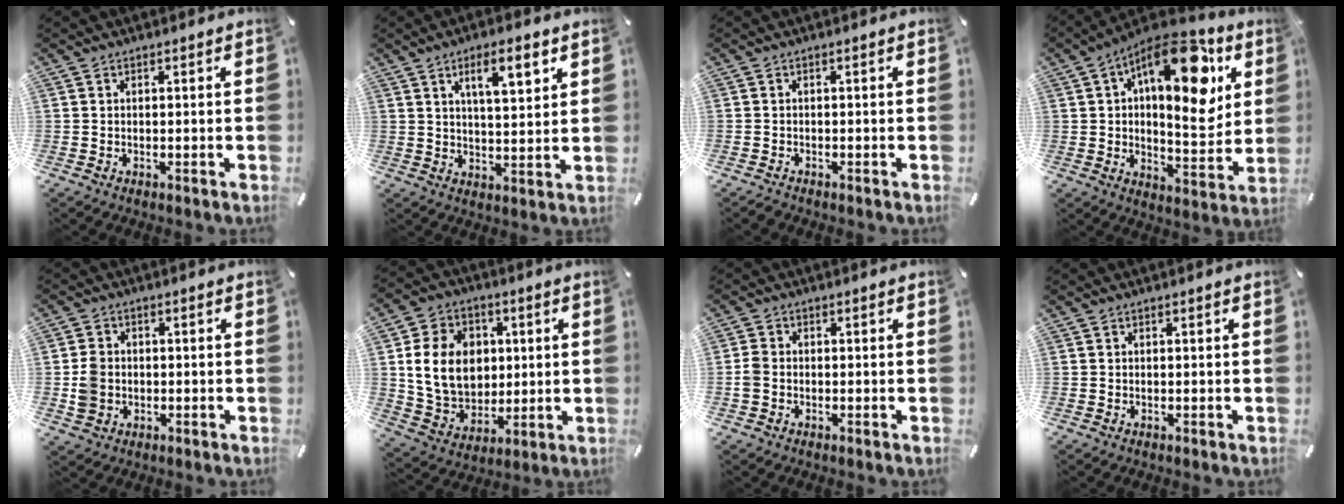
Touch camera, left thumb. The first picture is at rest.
{"total": 8.9, "force": [4.9, 3.0, 6.8], "torque": [-0.104, -0.017, 0.078]}
{"total": 0.8, "force": [-0.8, 0.1, -0.1], "torque": [0.000, 0.002, -0.017]}
{"total": 20.9, "force": [8.8, 9.6, 16.4], "torque": [-0.227, -0.047, 0.136]}
{"total": 5.3, "force": [-0.6, 4.9, 2.1], "torque": [-0.045, 0.005, -0.011]}
{"total": 14.8, "force": [2.1, 12.3, 7.9], "torque": [-0.164, 0.014, 0.043]}
{"total": 2.9, "force": [-0.7, 2.3, 1.6], "torque": [-0.027, 0.008, -0.011]}
{"total": 0.0}